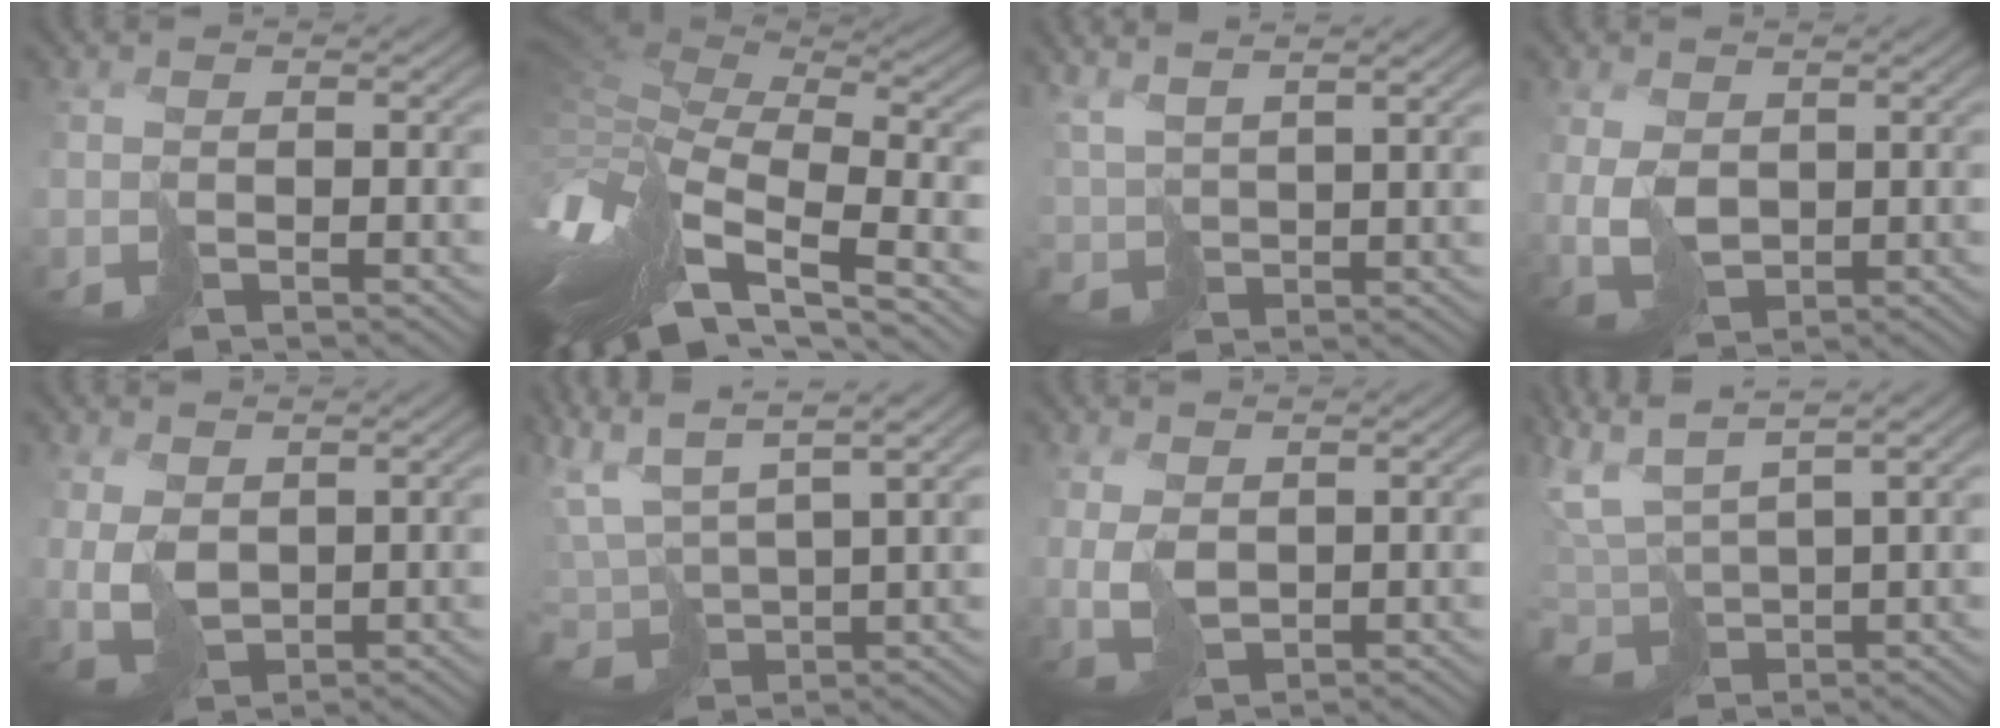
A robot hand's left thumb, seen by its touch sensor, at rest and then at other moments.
{"total": 12.8, "force": [-5.5, 5.5, 10.2], "torque": [-0.241, 0.002, -0.082]}
{"total": 4.9, "force": [4.8, 0.6, 0.5], "torque": [-0.010, 0.011, 0.101]}
{"total": 3.6, "force": [1.2, 2.7, 2.0], "torque": [-0.061, -0.002, 0.034]}
{"total": 3.3, "force": [1.6, 2.4, 1.6], "torque": [-0.051, -0.001, 0.041]}
{"total": 8.2, "force": [5.5, 2.7, 5.5], "torque": [-0.143, 0.020, 0.113]}
{"total": 2.7, "force": [1.5, 1.9, 1.3], "torque": [-0.047, 0.000, 0.039]}
{"total": 7.1, "force": [5.7, 1.9, 3.9], "torque": [-0.103, 0.028, 0.116]}